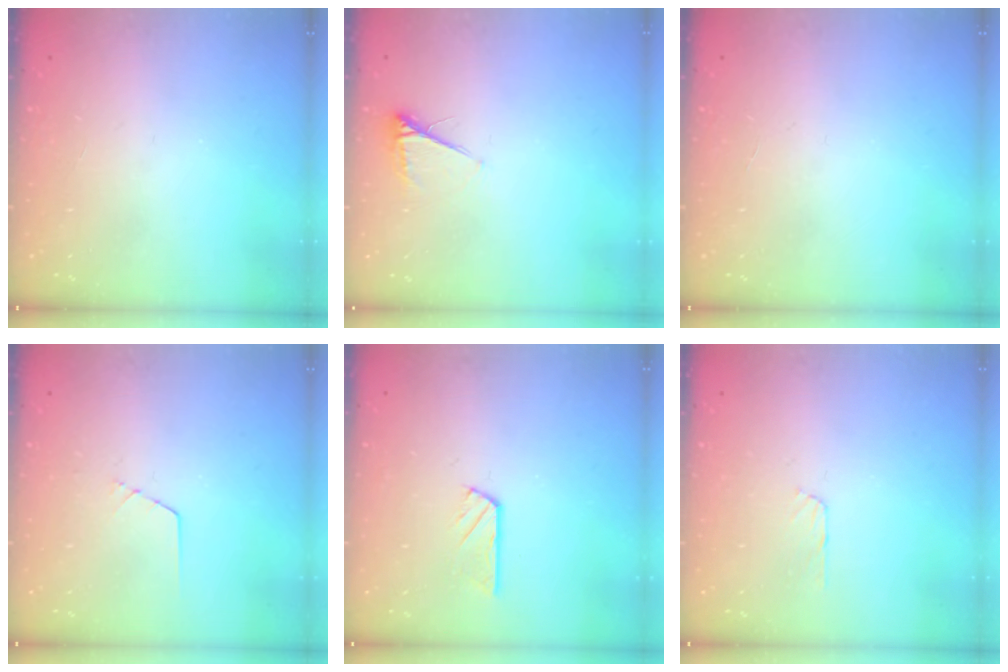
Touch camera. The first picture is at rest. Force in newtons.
{"total": 4.6, "press": 4.6, "slide": 0.5}
{"total": 0.0}
{"total": 1.6, "press": 1.6, "slide": 0.1}
{"total": 3.5, "press": 3.5, "slide": 0.3}
{"total": 3.3, "press": 3.3, "slide": 0.3}